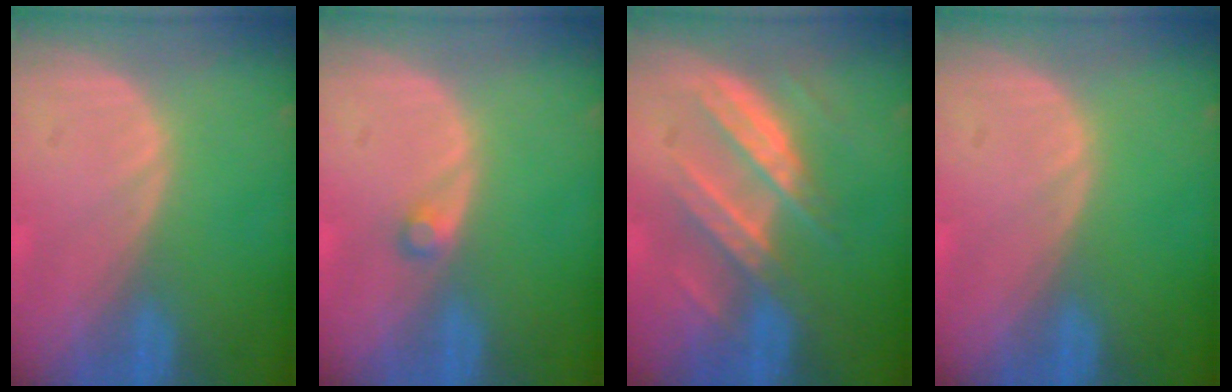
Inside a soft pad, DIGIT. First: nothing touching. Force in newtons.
{"total": 1.3, "press": 1.2, "slide": 0.3}
{"total": 7.2, "press": 7.2, "slide": 0.6}
{"total": 0.0}